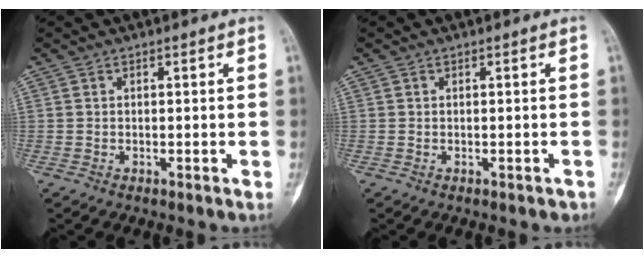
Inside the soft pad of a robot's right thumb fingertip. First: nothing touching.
{"total": 0.5, "force": [-0.3, 0.4, 0.2], "torque": [0.008, 0.006, -0.003]}